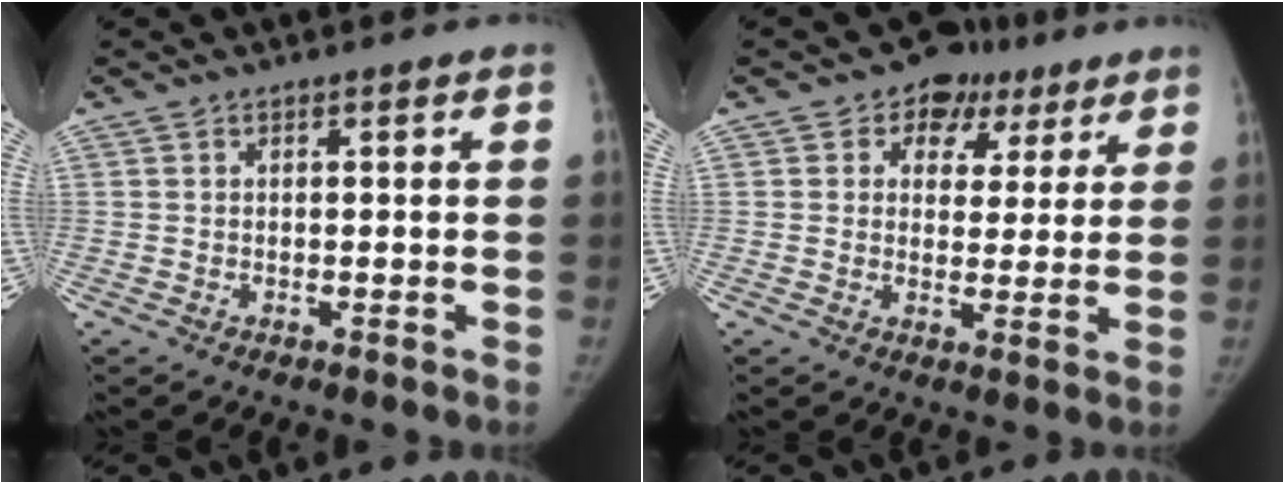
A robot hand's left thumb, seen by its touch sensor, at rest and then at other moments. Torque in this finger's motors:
{"motor_torque": [0.08, -0.15, 0.70, -0.66, 0.06]}